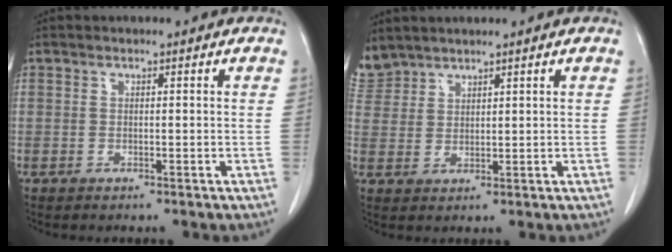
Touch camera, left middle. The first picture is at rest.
{"total": 4.2, "force": [4.0, 1.3, -0.2], "torque": [-0.005, 0.010, 0.091]}